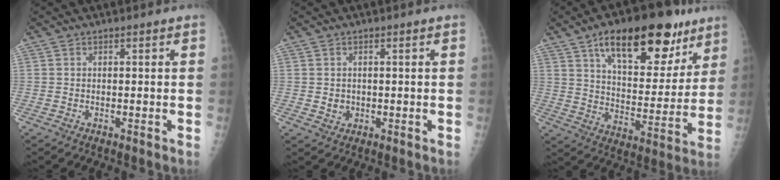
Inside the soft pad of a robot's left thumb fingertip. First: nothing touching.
{"total": 1.9, "force": [0.0, 1.7, 0.8], "torque": [-0.004, 0.000, 0.007]}
{"total": 22.8, "force": [13.2, 10.2, 15.4], "torque": [-0.183, -0.039, 0.209]}